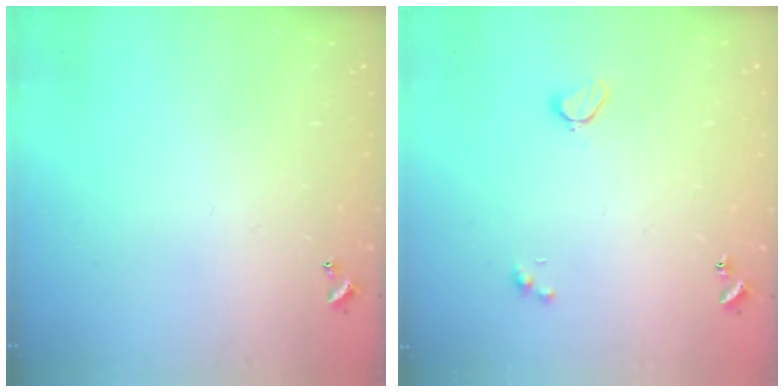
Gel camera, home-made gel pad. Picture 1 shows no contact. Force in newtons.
{"total": 2.0, "press": 1.9, "slide": 0.6}